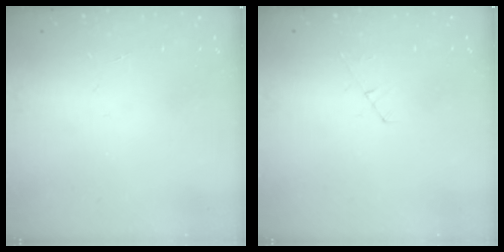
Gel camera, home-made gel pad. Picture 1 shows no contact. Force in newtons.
{"total": 5.0, "press": 5.0, "slide": 0.5}